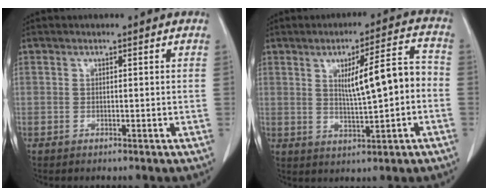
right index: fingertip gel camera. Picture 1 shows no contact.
{"total": 9.3, "force": [0.1, 1.3, 9.2], "torque": [-0.136, 0.018, 0.006]}